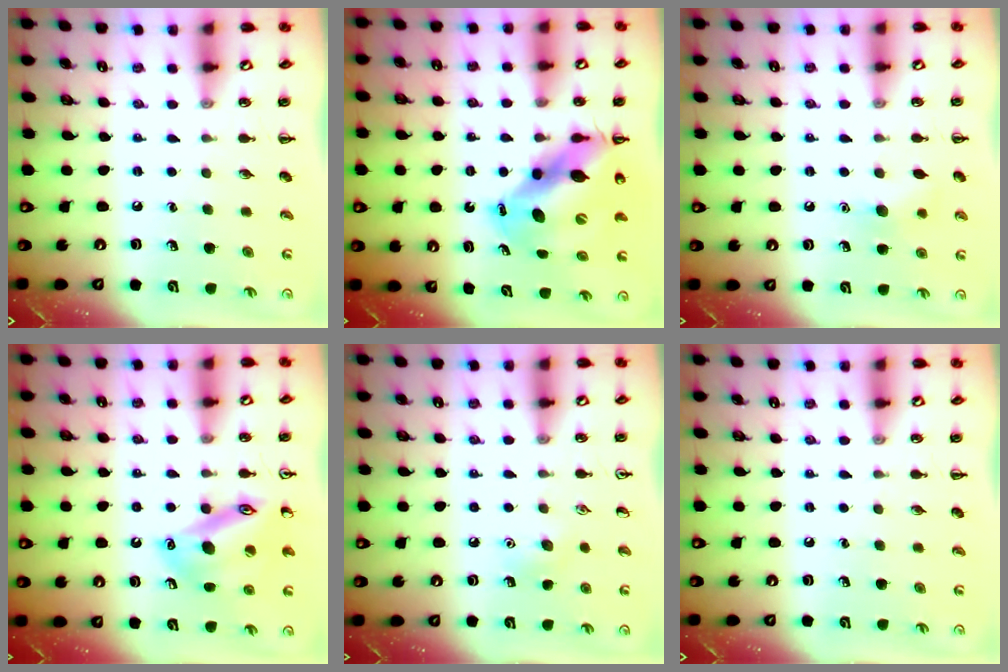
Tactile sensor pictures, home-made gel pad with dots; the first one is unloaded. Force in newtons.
{"total": 14.1, "press": 13.5, "slide": 4.1}
{"total": 7.2, "press": 7.1, "slide": 1.3}
{"total": 16.2, "press": 16.1, "slide": 1.8}
{"total": 6.7, "press": 6.4, "slide": 1.8}
{"total": 0.0}